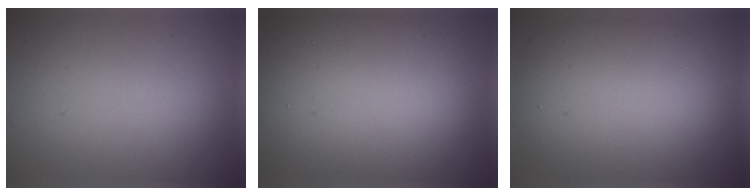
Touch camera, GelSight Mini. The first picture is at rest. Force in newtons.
{"total": 15.4, "press": 15.4, "slide": 0.8}
{"total": 10.8, "press": 10.8, "slide": 0.3}